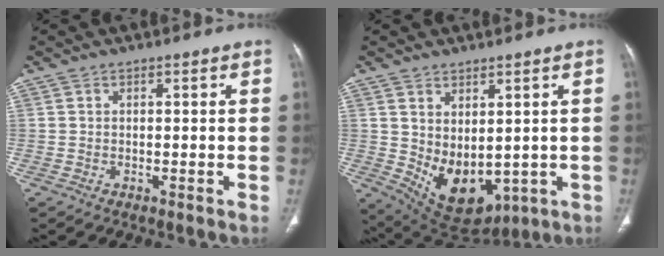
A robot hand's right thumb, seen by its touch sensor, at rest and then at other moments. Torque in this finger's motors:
{"motor_torque": [-0.58, 1.12, 0.63, 0.83, 0.35]}